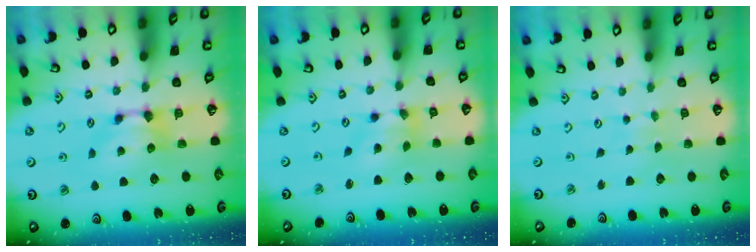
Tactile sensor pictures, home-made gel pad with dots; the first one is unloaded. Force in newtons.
{"total": 3.8, "press": 3.5, "slide": 1.6}
{"total": 4.8, "press": 4.8, "slide": 0.1}